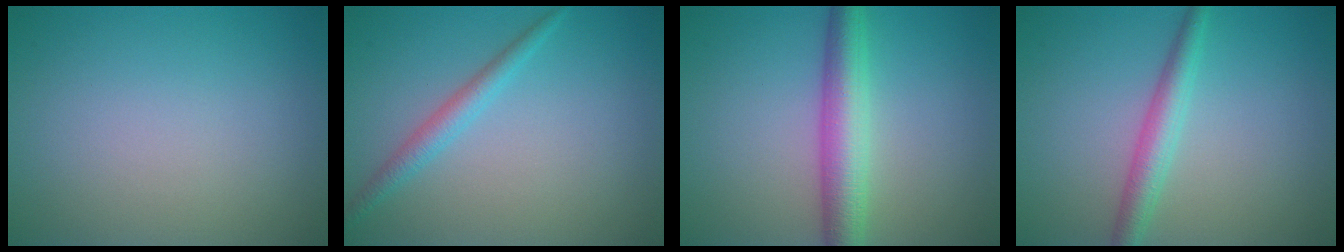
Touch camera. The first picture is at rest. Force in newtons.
{"total": 2.0, "press": 2.0, "slide": 0.1}
{"total": 5.0, "press": 5.0, "slide": 0.0}
{"total": 2.9, "press": 2.9, "slide": 0.1}